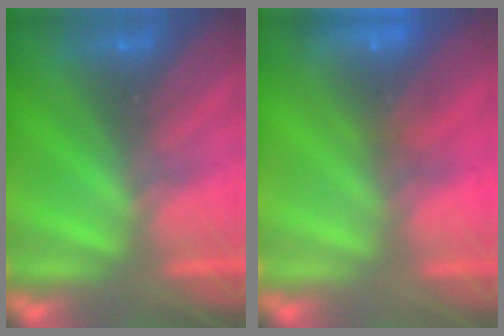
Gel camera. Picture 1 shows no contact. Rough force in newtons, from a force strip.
{"total": 7.7}